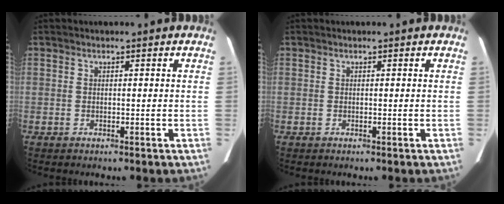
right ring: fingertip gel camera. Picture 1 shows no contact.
{"total": 0.0}